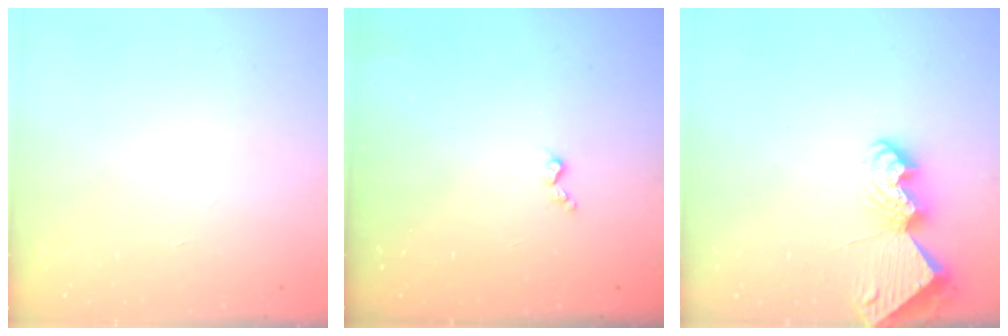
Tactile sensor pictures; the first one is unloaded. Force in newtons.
{"total": 3.0, "press": 2.9, "slide": 0.6}
{"total": 8.3, "press": 8.3, "slide": 1.0}